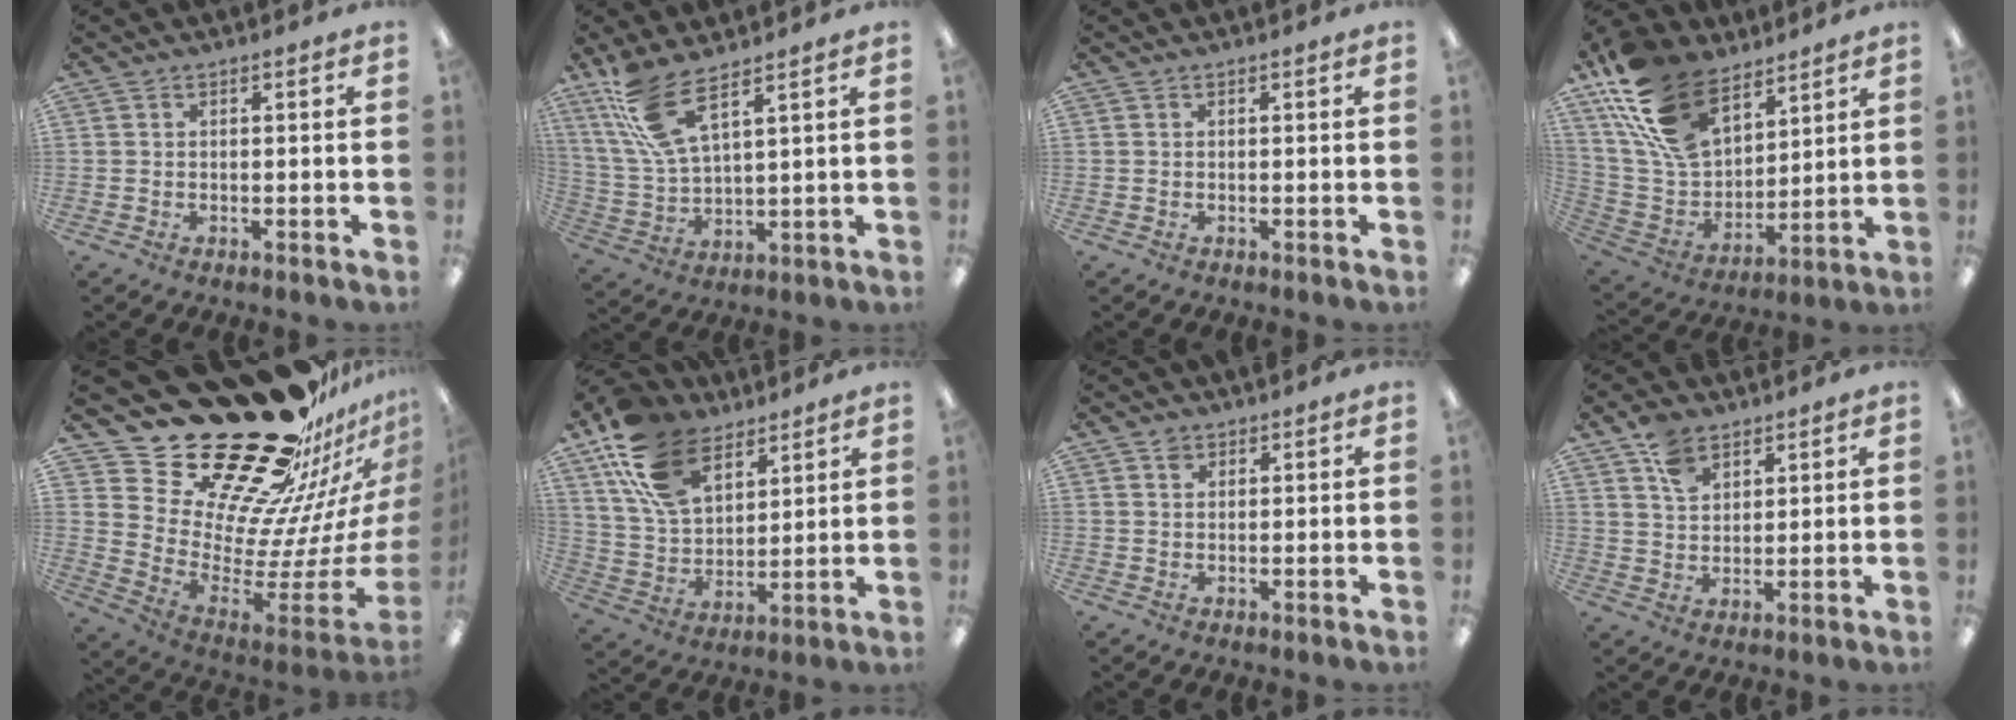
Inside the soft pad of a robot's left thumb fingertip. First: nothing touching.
{"total": 11.2, "force": [7.7, 3.0, 7.6], "torque": [-0.170, -0.029, 0.142]}
{"total": 0.0}
{"total": 22.0, "force": [13.9, 12.1, 12.0], "torque": [-0.266, -0.059, 0.262]}
{"total": 34.7, "force": [26.7, 14.2, 17.0], "torque": [-0.194, -0.237, 0.511]}
{"total": 17.5, "force": [10.7, 10.1, 9.5], "torque": [-0.201, -0.033, 0.203]}
{"total": 1.8, "force": [1.2, 1.2, 0.5], "torque": [-0.004, -0.003, 0.021]}
{"total": 7.4, "force": [4.9, 4.5, 3.2], "torque": [-0.063, -0.012, 0.093]}